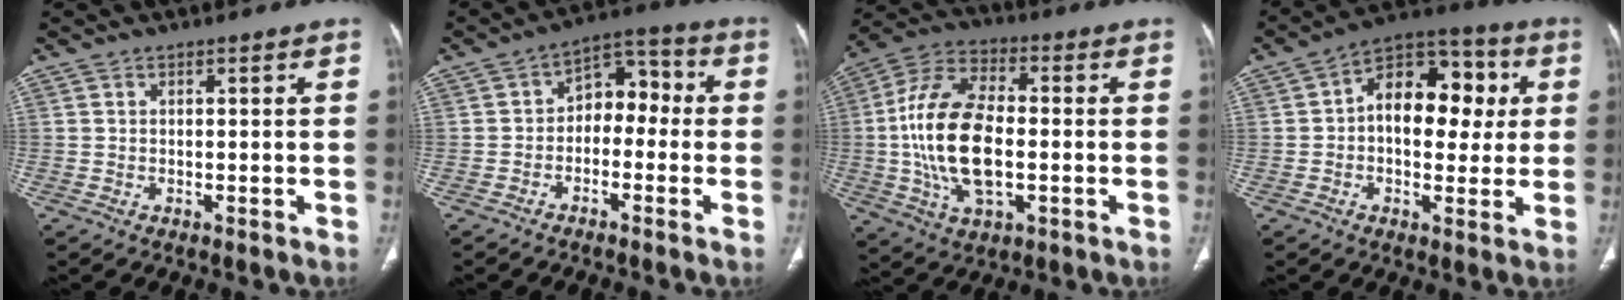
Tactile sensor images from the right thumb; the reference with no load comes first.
{"total": 8.1, "force": [-1.2, 5.7, 5.6], "torque": [-0.043, 0.047, -0.036]}
{"total": 18.6, "force": [-1.5, 9.8, 15.8], "torque": [-0.311, 0.017, -0.026]}
{"total": 15.7, "force": [1.9, 10.0, 12.0], "torque": [-0.126, 0.031, 0.020]}